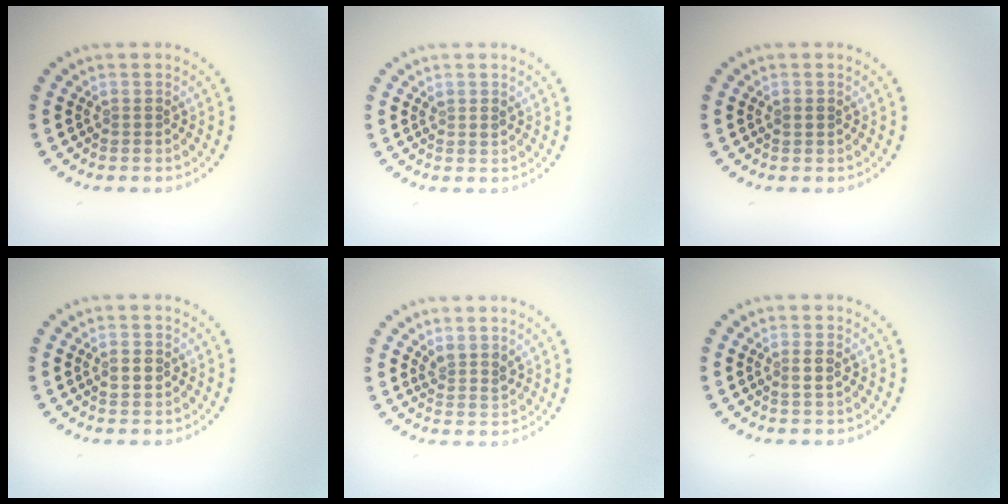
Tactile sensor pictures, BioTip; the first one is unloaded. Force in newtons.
{"total": 0.8, "press": 0.7, "slide": 0.3}
{"total": 0.8, "press": 0.8, "slide": 0.1}
{"total": 1.4, "press": 1.4, "slide": 0.2}
{"total": 1.8, "press": 1.5, "slide": 1.1}
{"total": 1.2, "press": 1.0, "slide": 0.5}